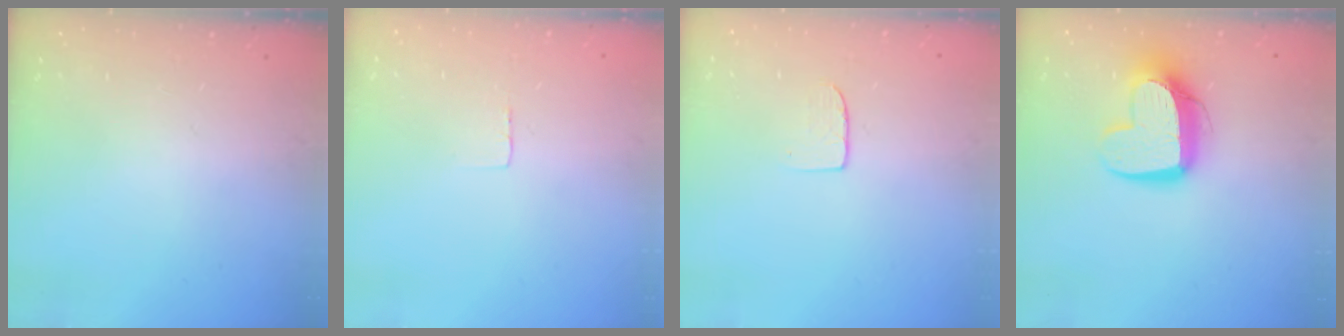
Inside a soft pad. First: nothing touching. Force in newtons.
{"total": 2.3, "press": 2.3, "slide": 0.1}
{"total": 4.7, "press": 4.7, "slide": 0.4}
{"total": 12.2, "press": 12.1, "slide": 0.8}